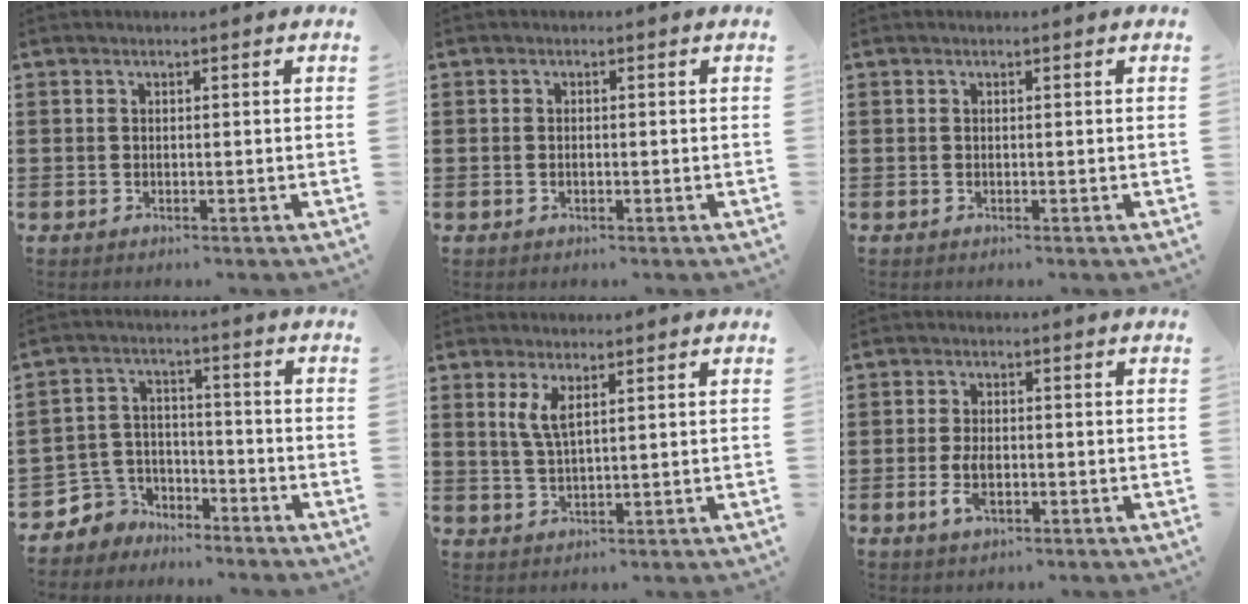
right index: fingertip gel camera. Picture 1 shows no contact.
{"total": 0.7, "force": [-0.1, 0.2, 0.6], "torque": [-0.014, -0.002, -0.001]}
{"total": 0.0}
{"total": 4.9, "force": [-3.8, 3.1, -0.1], "torque": [-0.033, 0.000, -0.082]}
{"total": 3.7, "force": [1.8, 1.1, 3.1], "torque": [-0.067, 0.004, 0.031]}
{"total": 3.9, "force": [-1.0, 1.9, 3.3], "torque": [-0.081, -0.007, -0.021]}